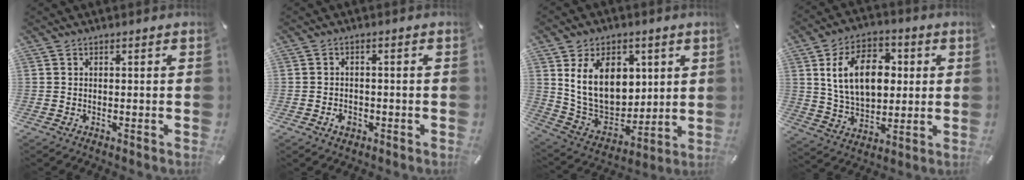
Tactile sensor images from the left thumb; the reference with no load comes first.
{"total": 2.8, "force": [-1.4, 2.0, 1.4], "torque": [-0.024, 0.007, -0.026]}
{"total": 16.7, "force": [5.0, 12.1, 10.4], "torque": [-0.208, -0.018, 0.095]}
{"total": 15.2, "force": [3.1, 10.3, 10.7], "torque": [-0.207, 0.009, 0.051]}